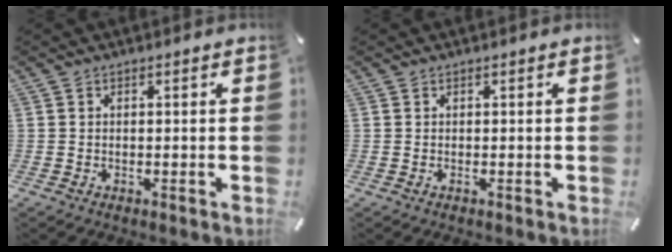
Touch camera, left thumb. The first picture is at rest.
{"total": 0.0}